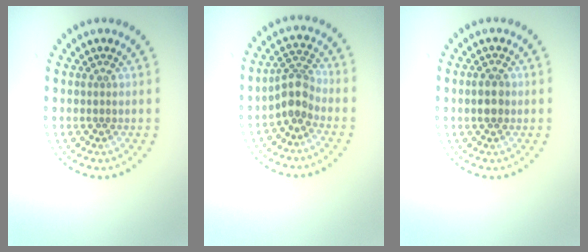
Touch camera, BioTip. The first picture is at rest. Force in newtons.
{"total": 2.9, "press": 2.3, "slide": 1.8}
{"total": 1.8, "press": 1.8, "slide": 0.2}